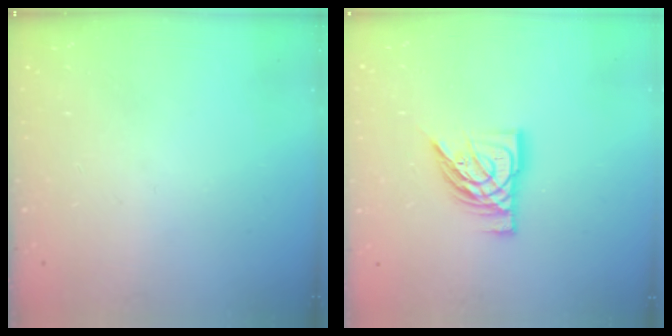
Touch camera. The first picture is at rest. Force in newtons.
{"total": 12.8, "press": 12.7, "slide": 1.5}